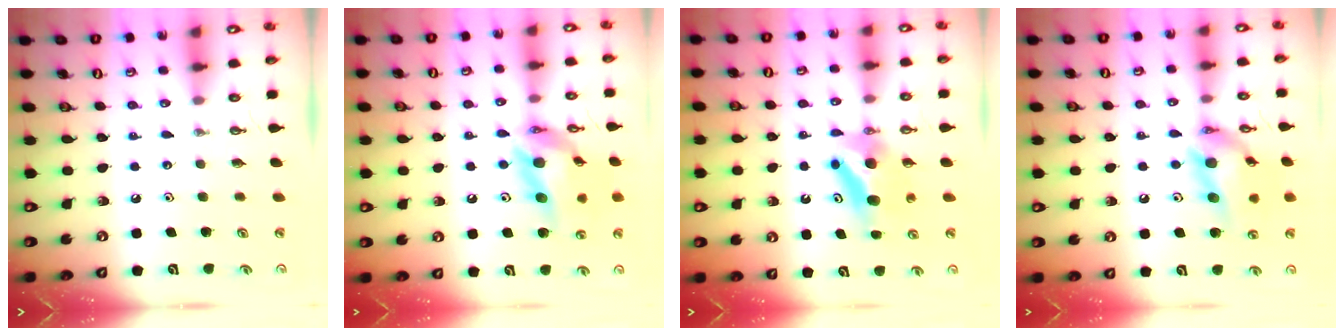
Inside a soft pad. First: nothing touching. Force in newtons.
{"total": 15.7, "press": 15.6, "slide": 2.0}
{"total": 7.6, "press": 7.1, "slide": 2.6}
{"total": 14.2, "press": 14.2, "slide": 1.2}